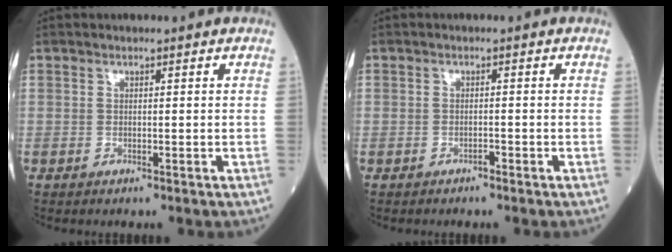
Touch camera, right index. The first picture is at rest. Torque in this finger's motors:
{"motor_torque": [0.14, -0.18, 0.08, 0.02]}